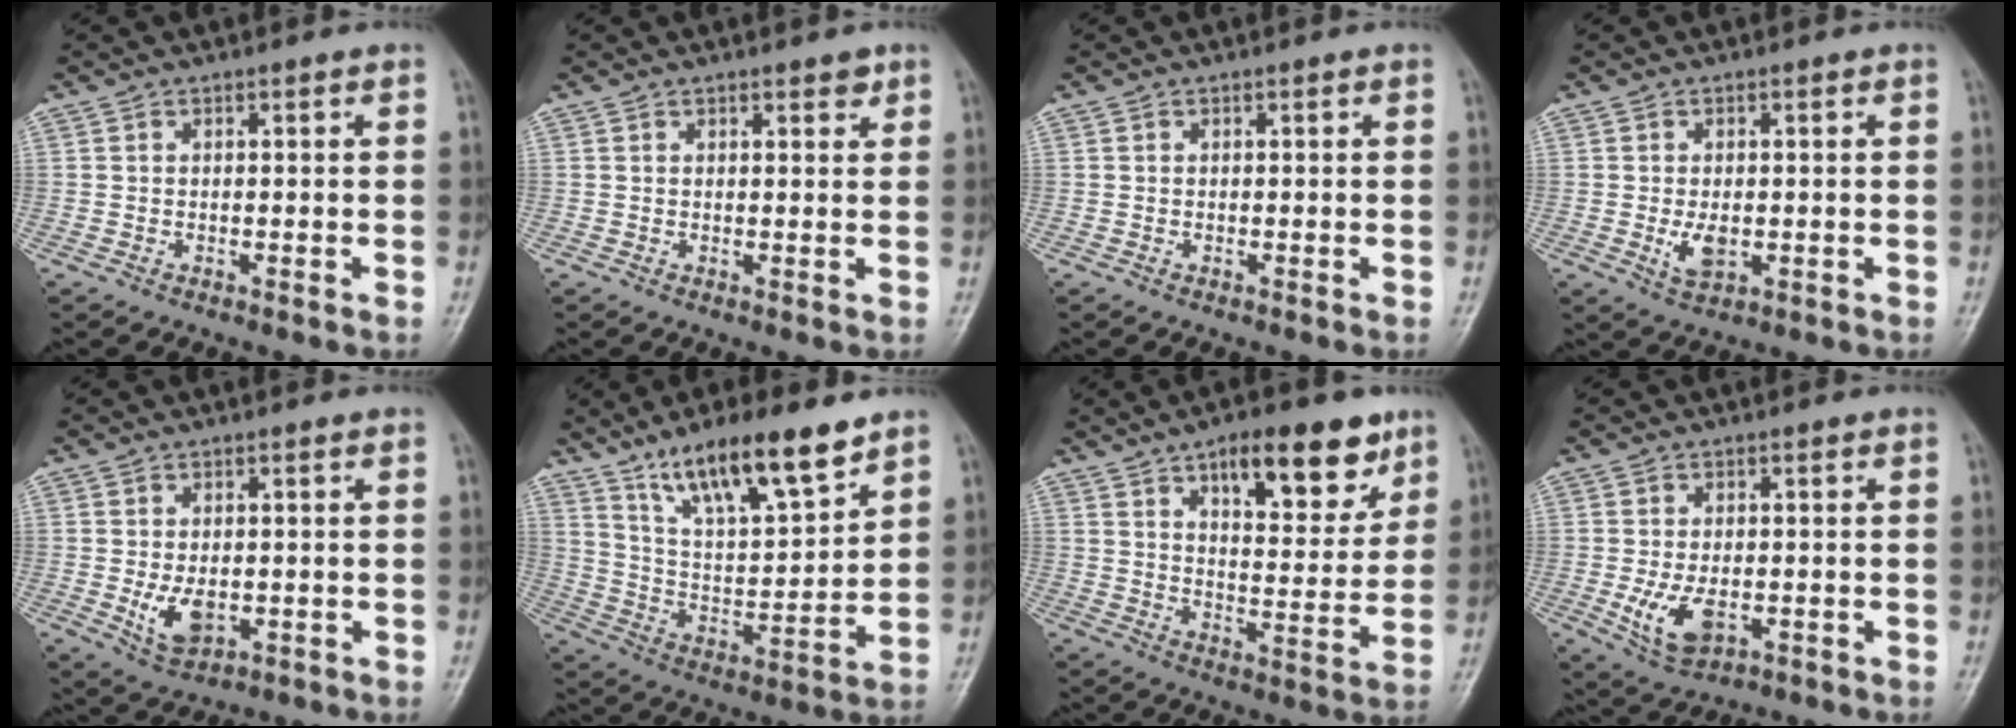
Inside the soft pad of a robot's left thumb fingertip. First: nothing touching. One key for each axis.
{"total": 2.2, "fx": 1.4, "fy": 0.9, "fz": 1.4, "tx": -0.012, "ty": -0.007, "tz": 0.018}
{"total": 0.0}
{"total": 3.7, "fx": -0.6, "fy": 2.2, "fz": 3.0, "tx": -0.049, "ty": -0.003, "tz": -0.006}
{"total": 6.0, "fx": -1.0, "fy": 3.7, "fz": 4.6, "tx": -0.073, "ty": -0.006, "tz": -0.006}
{"total": 16.9, "fx": 11.5, "fy": 4.6, "fz": 11.5, "tx": -0.174, "ty": -0.053, "tz": 0.213}
{"total": 15.6, "fx": 9.0, "fy": 6.4, "fz": 11.1, "tx": -0.115, "ty": -0.044, "tz": 0.135}
{"total": 7.3, "fx": -1.8, "fy": 4.2, "fz": 5.7, "tx": -0.104, "ty": -0.004, "tz": -0.021}